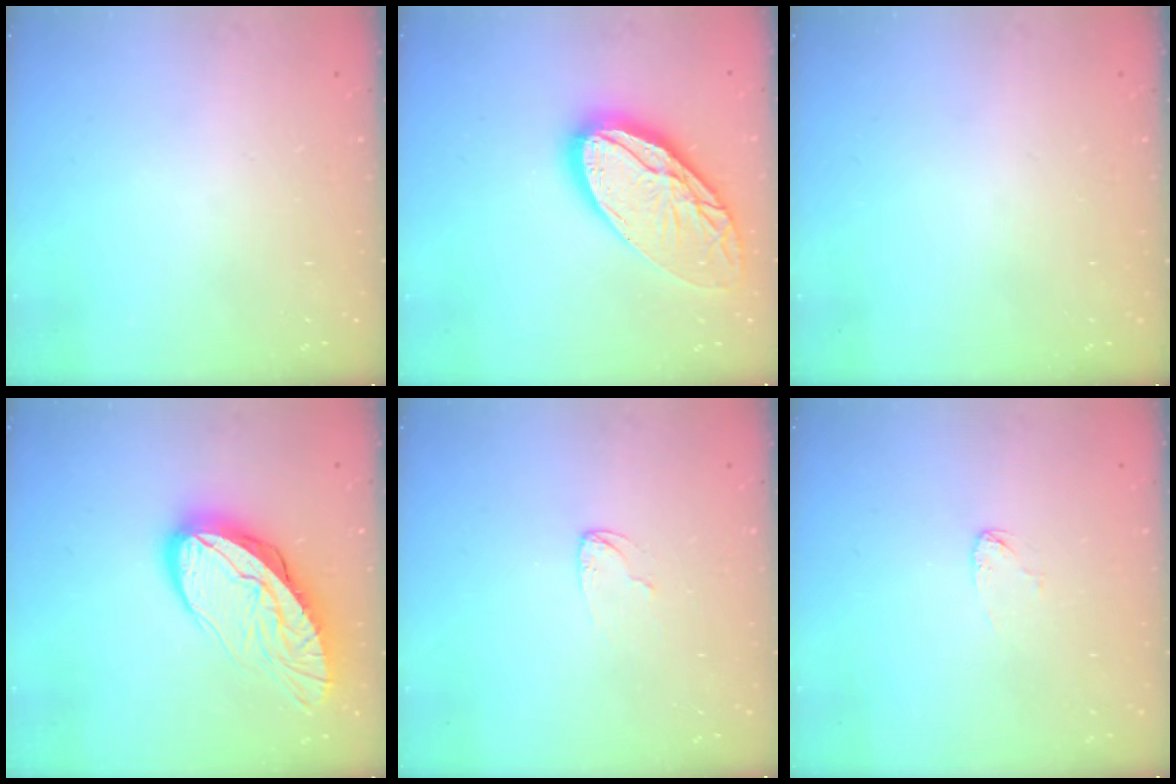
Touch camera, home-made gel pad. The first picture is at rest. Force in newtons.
{"total": 21.6, "press": 21.5, "slide": 2.2}
{"total": 0.0}
{"total": 14.9, "press": 14.8, "slide": 1.5}
{"total": 3.8, "press": 3.7, "slide": 0.4}
{"total": 3.0, "press": 3.0, "slide": 0.2}